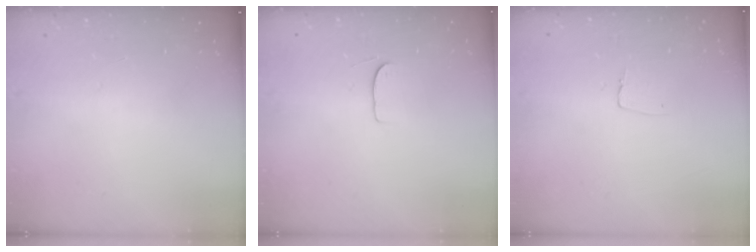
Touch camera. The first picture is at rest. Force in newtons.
{"total": 5.1, "press": 5.1, "slide": 0.4}
{"total": 3.8, "press": 3.8, "slide": 0.2}